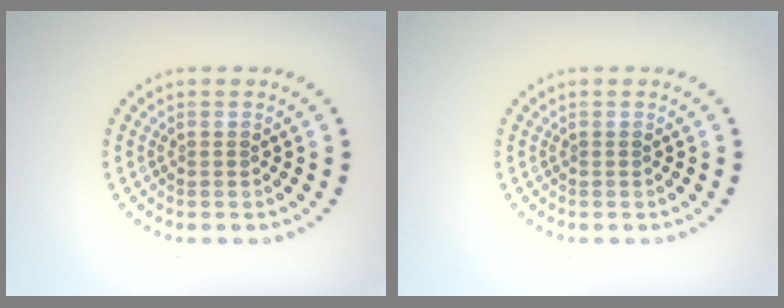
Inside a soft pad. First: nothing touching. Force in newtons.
{"total": 0.0}